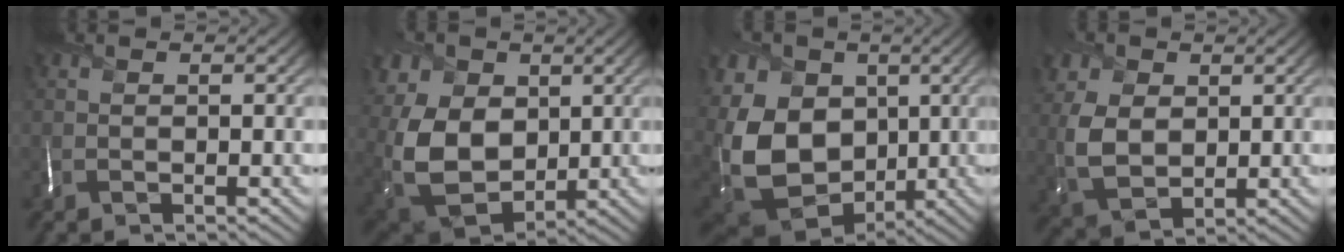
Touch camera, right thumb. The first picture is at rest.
{"total": 13.0, "force": [2.8, 9.3, 8.6], "torque": [-0.223, 0.001, 0.056]}
{"total": 17.2, "force": [1.1, 13.2, 10.9], "torque": [-0.286, -0.002, 0.045]}
{"total": 6.7, "force": [2.4, 4.7, 4.1], "torque": [-0.116, -0.001, 0.050]}